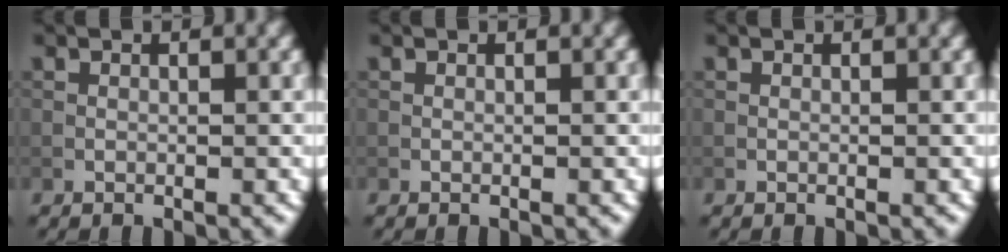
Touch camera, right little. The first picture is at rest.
{"total": 0.0}
{"total": 0.0}